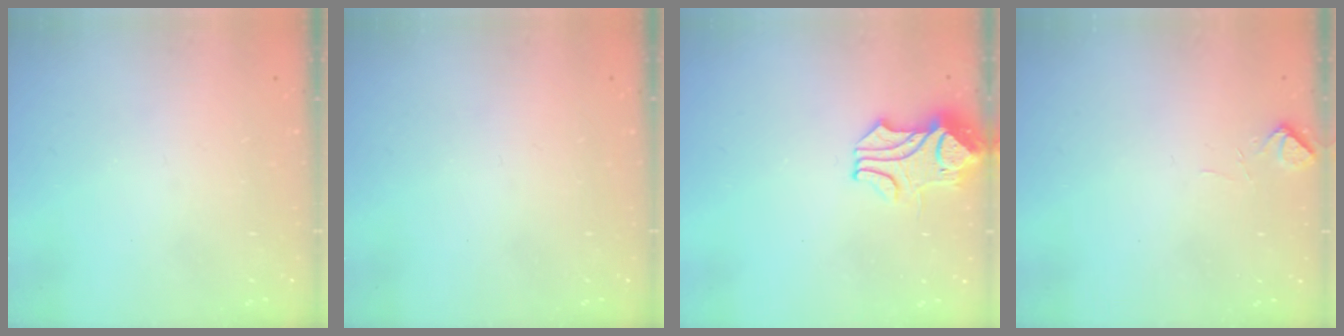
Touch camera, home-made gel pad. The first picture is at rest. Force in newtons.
{"total": 0.0}
{"total": 1.1, "press": 0.6, "slide": 0.9}
{"total": 2.7, "press": 2.6, "slide": 0.6}